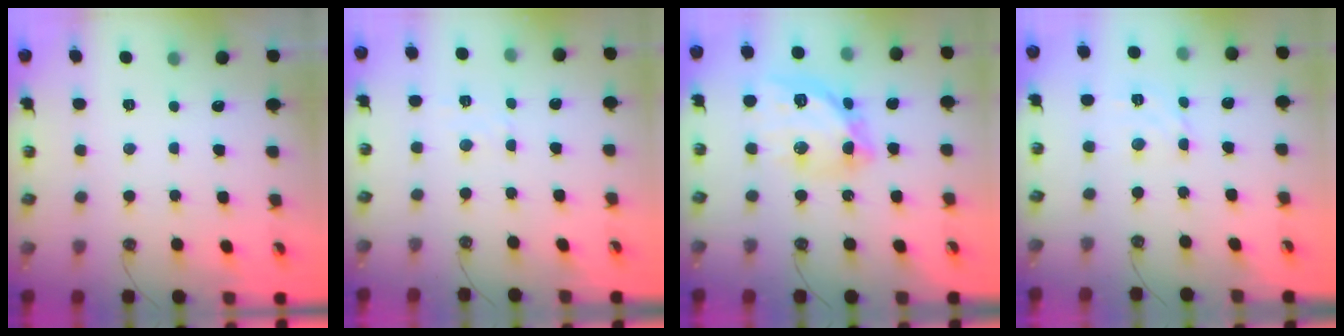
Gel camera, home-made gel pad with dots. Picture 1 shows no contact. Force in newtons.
{"total": 3.6, "press": 3.5, "slide": 0.5}
{"total": 15.7, "press": 15.6, "slide": 1.3}
{"total": 3.4, "press": 3.4, "slide": 0.4}